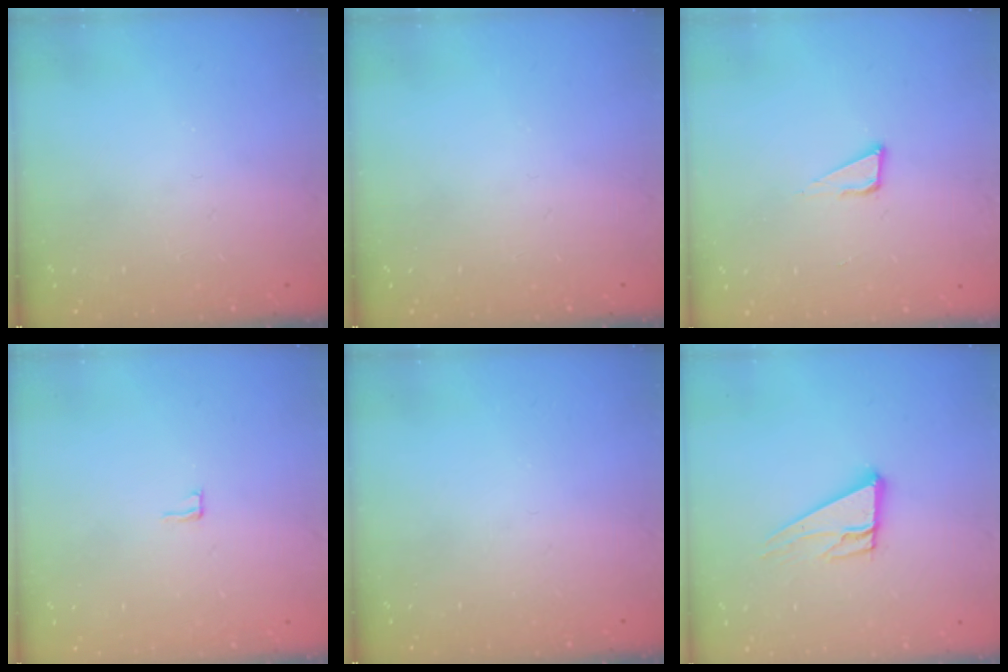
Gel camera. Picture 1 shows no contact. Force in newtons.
{"total": 0.0}
{"total": 4.5, "press": 4.5, "slide": 0.3}
{"total": 3.1, "press": 3.1, "slide": 0.2}
{"total": 0.0}
{"total": 10.0, "press": 10.0, "slide": 0.5}